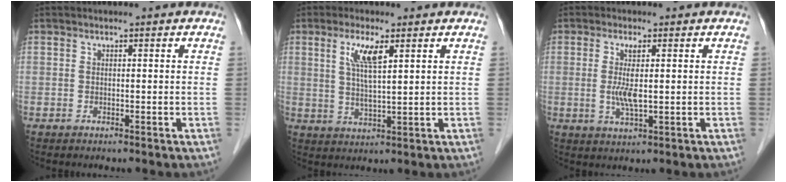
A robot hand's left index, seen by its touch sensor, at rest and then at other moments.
{"total": 5.4, "force": [2.3, 0.6, 4.9], "torque": [-0.099, 0.000, 0.046]}
{"total": 4.1, "force": [0.1, 0.5, 4.1], "torque": [-0.089, -0.008, 0.004]}